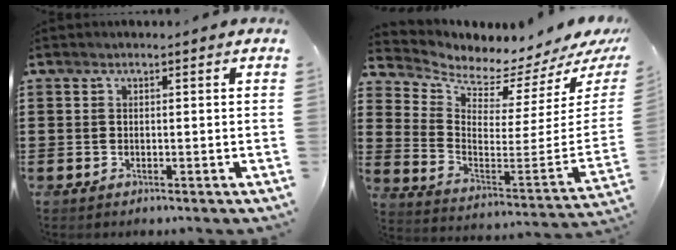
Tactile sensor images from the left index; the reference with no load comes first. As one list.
[{"total": 2.5, "force": [2.4, -0.1, 0.2], "torque": [-0.022, -0.060, 0.030]}]